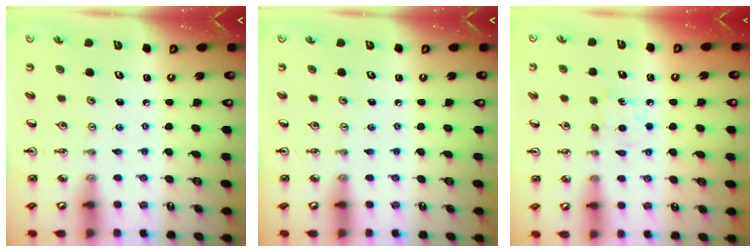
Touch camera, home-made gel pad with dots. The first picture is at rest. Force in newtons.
{"total": 0.0}
{"total": 6.4, "press": 6.3, "slide": 0.9}